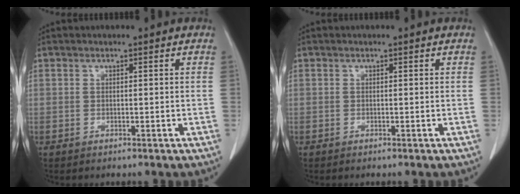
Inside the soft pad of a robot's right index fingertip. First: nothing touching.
{"total": 0.0}